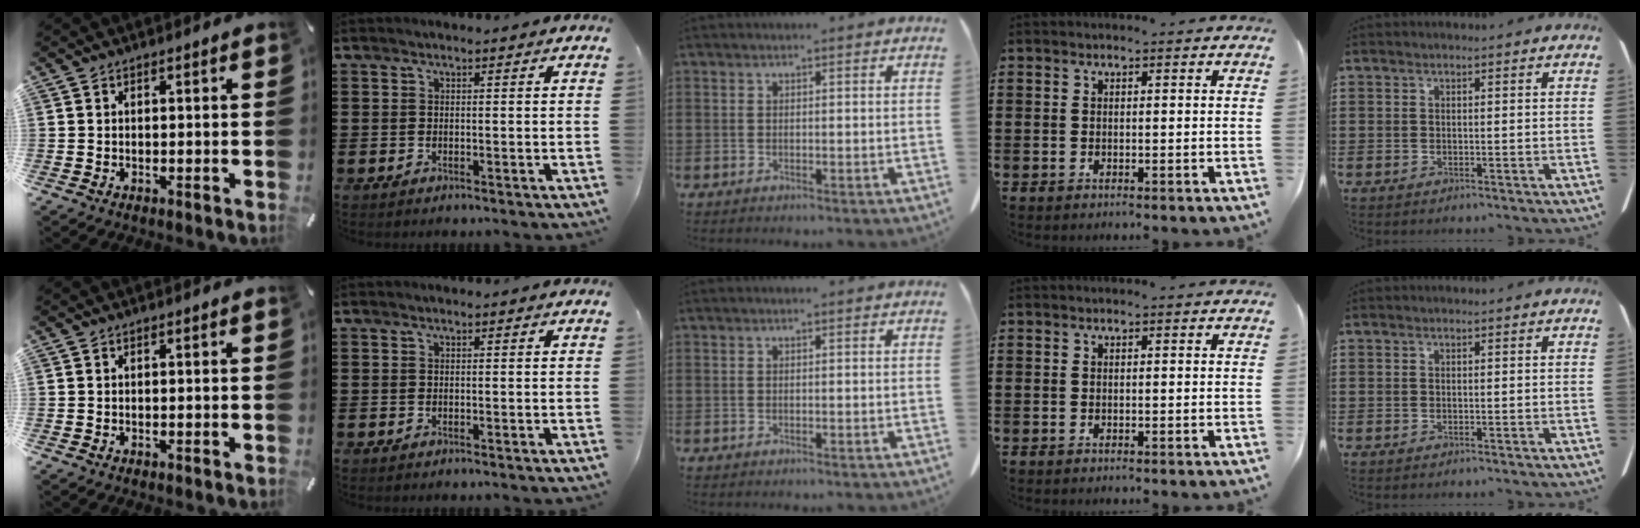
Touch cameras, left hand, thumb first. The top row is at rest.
{}